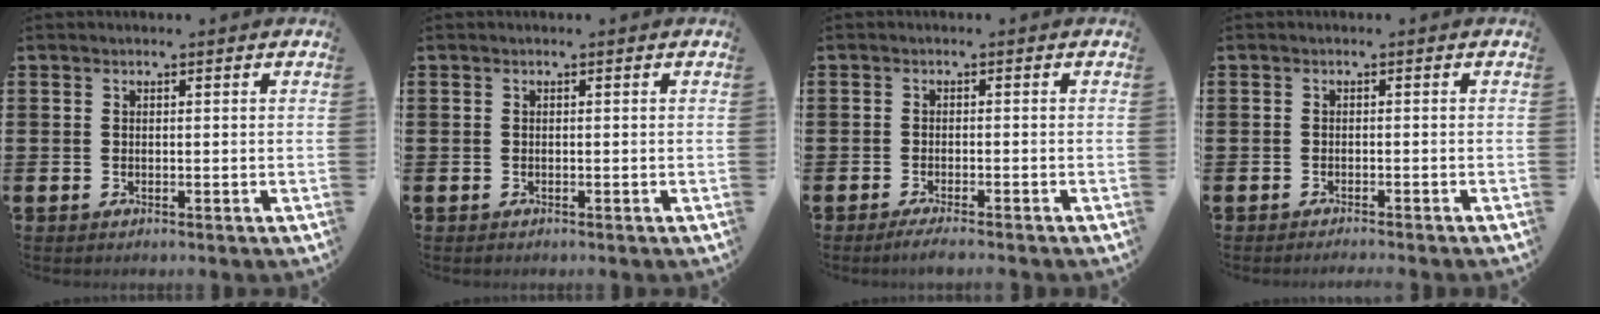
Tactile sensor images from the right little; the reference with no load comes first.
{"total": 0.0}
{"total": 1.4, "force": [-1.2, -0.1, 0.8], "torque": [-0.011, 0.001, -0.022]}
{"total": 0.8, "force": [-0.7, -0.2, 0.1], "torque": [-0.002, -0.001, -0.015]}